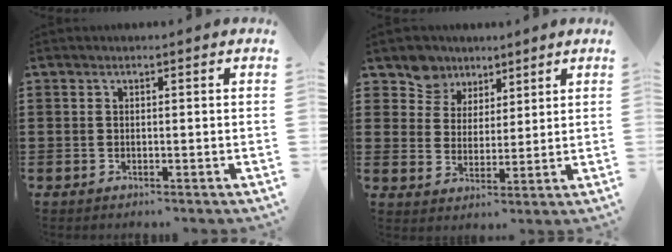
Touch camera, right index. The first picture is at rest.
{"total": 5.5, "force": [4.0, 3.7, -0.7], "torque": [-0.023, -0.012, 0.075]}